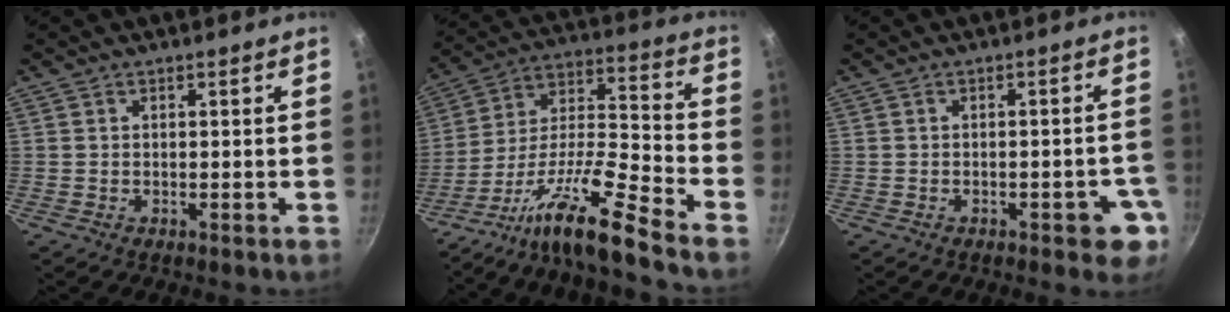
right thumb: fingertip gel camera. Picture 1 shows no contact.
{"total": 16.9, "force": [-12.1, 2.1, 11.5], "torque": [-0.195, 0.089, -0.237]}
{"total": 5.9, "force": [-2.3, 2.5, 4.9], "torque": [-0.038, 0.015, -0.022]}